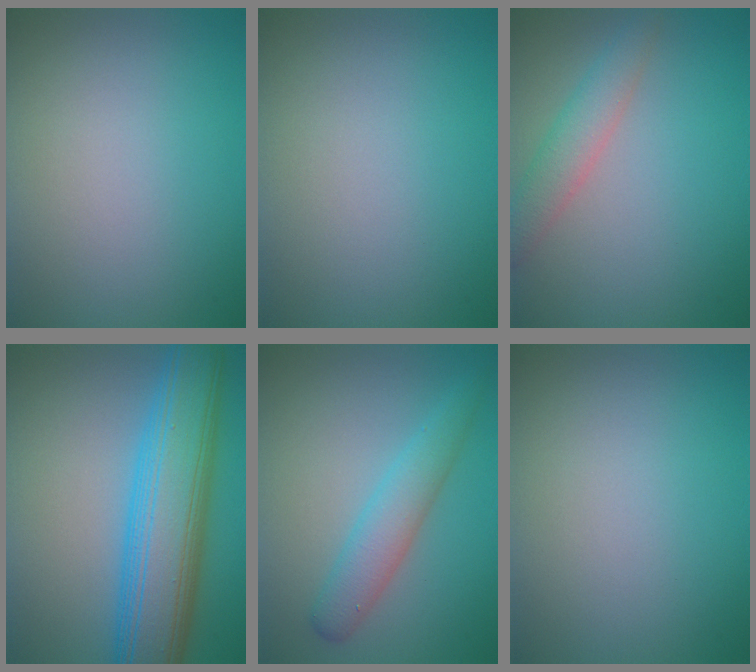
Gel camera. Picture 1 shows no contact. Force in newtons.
{"total": 0.0}
{"total": 2.9, "press": 2.9, "slide": 0.2}
{"total": 10.5, "press": 10.5, "slide": 0.3}
{"total": 3.5, "press": 3.5, "slide": 0.2}
{"total": 0.0}